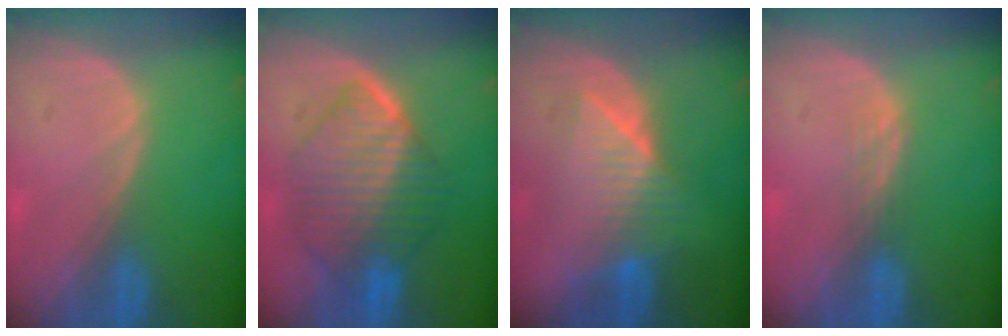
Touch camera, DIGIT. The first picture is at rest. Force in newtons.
{"total": 9.5, "press": 9.5, "slide": 0.7}
{"total": 6.7, "press": 6.7, "slide": 0.6}
{"total": 1.5, "press": 1.5, "slide": 0.3}